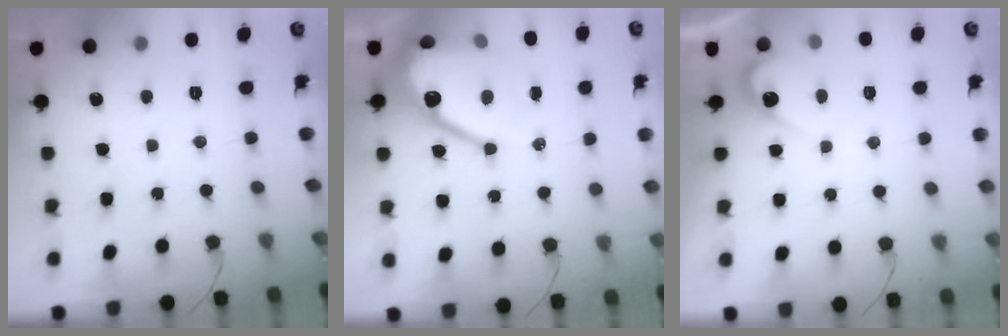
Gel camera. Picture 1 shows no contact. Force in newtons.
{"total": 13.6, "press": 13.5, "slide": 1.1}
{"total": 4.3, "press": 4.3, "slide": 0.3}